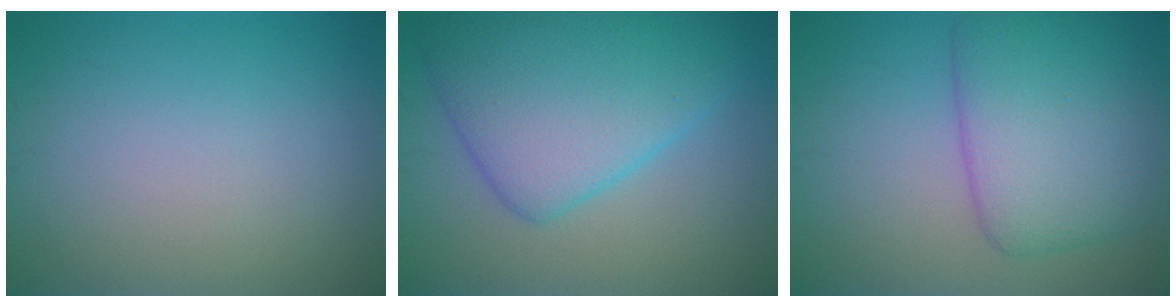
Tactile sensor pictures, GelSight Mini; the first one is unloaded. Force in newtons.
{"total": 8.5, "press": 8.5, "slide": 0.2}
{"total": 7.0, "press": 7.0, "slide": 0.2}